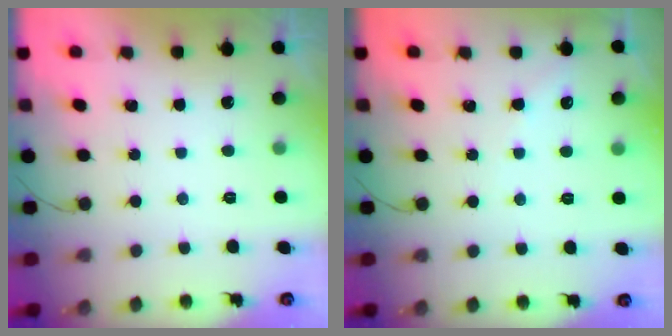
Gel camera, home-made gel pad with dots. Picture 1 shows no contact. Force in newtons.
{"total": 3.0, "press": 3.0, "slide": 0.4}